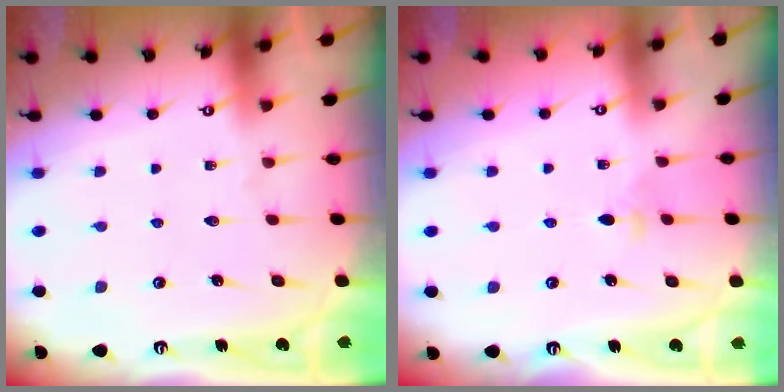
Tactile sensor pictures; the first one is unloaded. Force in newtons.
{"total": 3.0, "press": 3.0, "slide": 0.7}